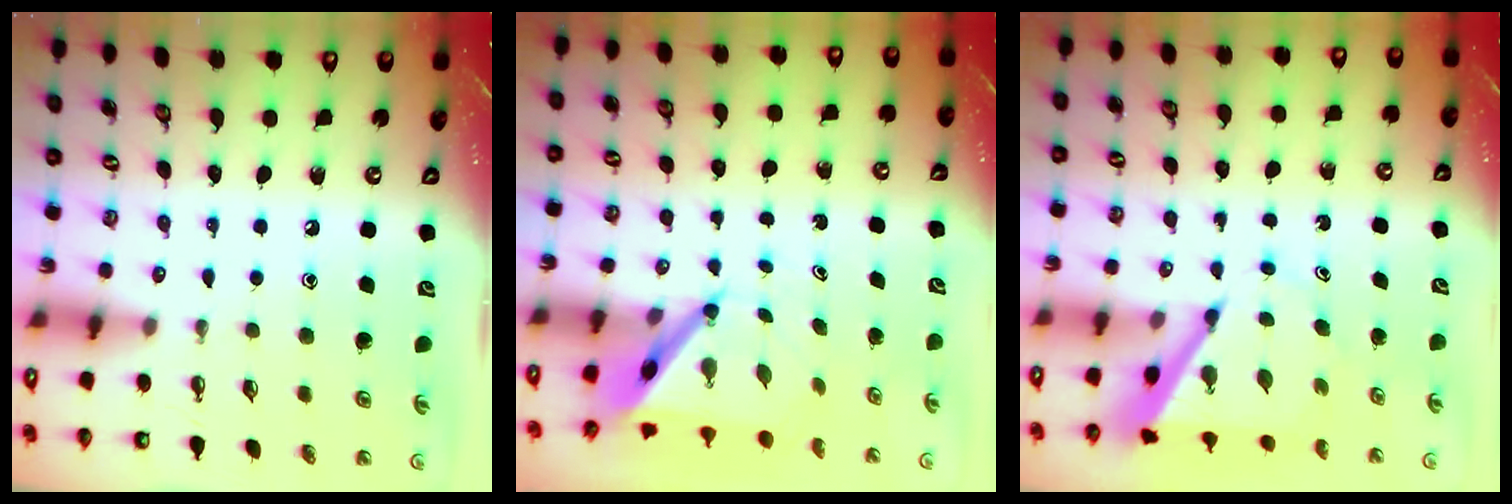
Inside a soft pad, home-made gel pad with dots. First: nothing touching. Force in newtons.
{"total": 5.1, "press": 5.0, "slide": 0.5}
{"total": 6.6, "press": 6.6, "slide": 0.4}